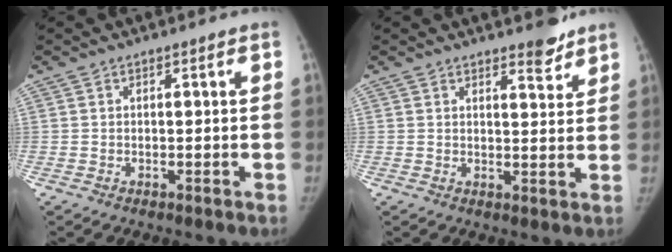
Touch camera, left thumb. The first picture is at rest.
{"total": 4.2, "force": [3.4, 1.3, 1.9], "torque": [-0.011, -0.027, 0.048]}